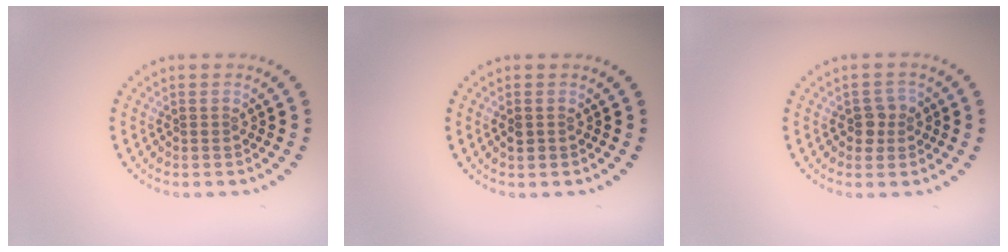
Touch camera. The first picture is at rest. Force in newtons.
{"total": 1.2, "press": 1.2, "slide": 0.3}
{"total": 1.9, "press": 1.9, "slide": 0.4}